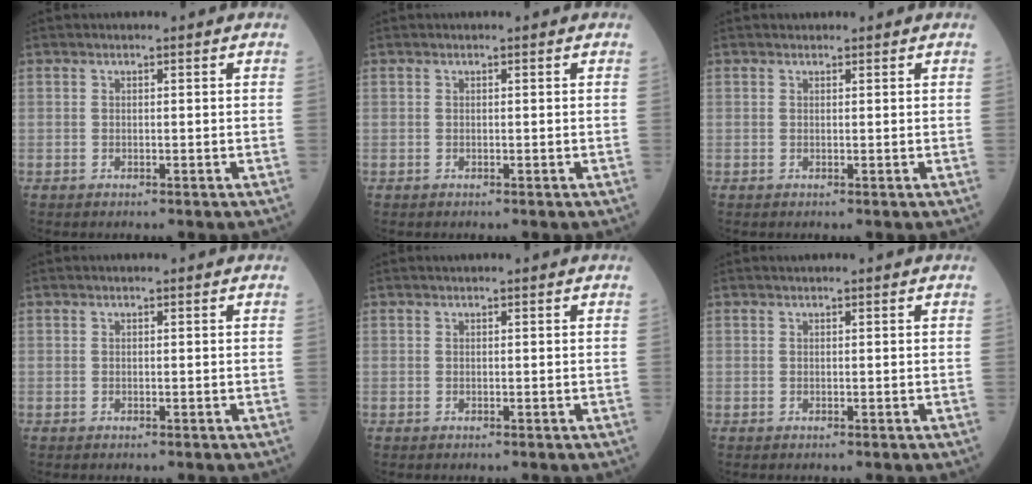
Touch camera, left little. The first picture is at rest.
{"total": 0.0}
{"total": 0.5, "force": [0.4, 0.3, 0.0], "torque": [-0.008, 0.003, 0.006]}
{"total": 0.0}
{"total": 0.0}
{"total": 0.0}